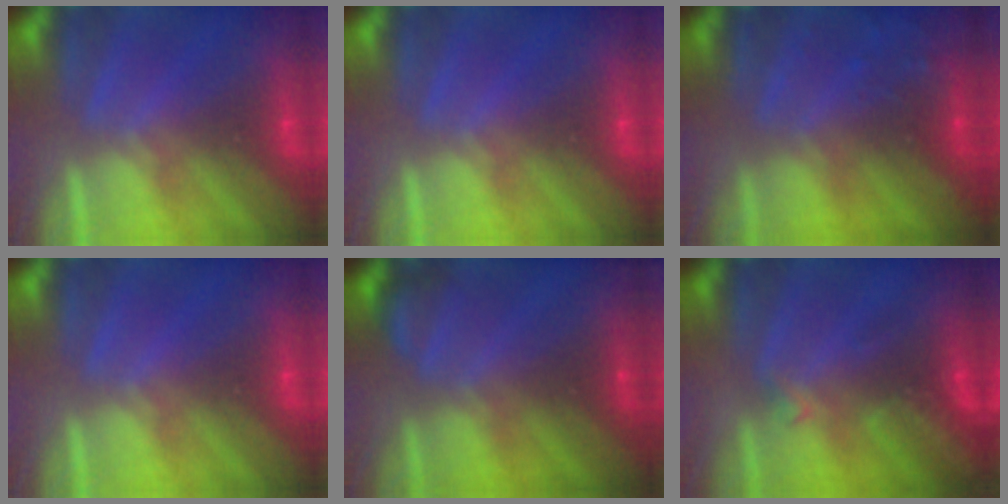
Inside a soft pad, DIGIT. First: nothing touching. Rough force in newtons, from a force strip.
{"total": 0.0}
{"total": 8.6}
{"total": 0.0}
{"total": 2.3}
{"total": 2.7}